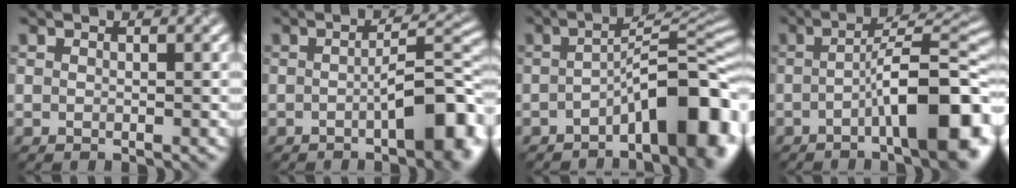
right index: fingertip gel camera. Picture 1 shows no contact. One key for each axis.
{"total": 7.0, "fx": -2.0, "fy": 1.8, "fz": 6.5, "tx": -0.086, "ty": 0.007, "tz": -0.032}
{"total": 9.7, "fx": -4.1, "fy": 2.7, "fz": 8.3, "tx": -0.107, "ty": 0.020, "tz": -0.071}
{"total": 11.1, "fx": -3.2, "fy": 2.8, "fz": 10.3, "tx": -0.137, "ty": 0.013, "tz": -0.052}